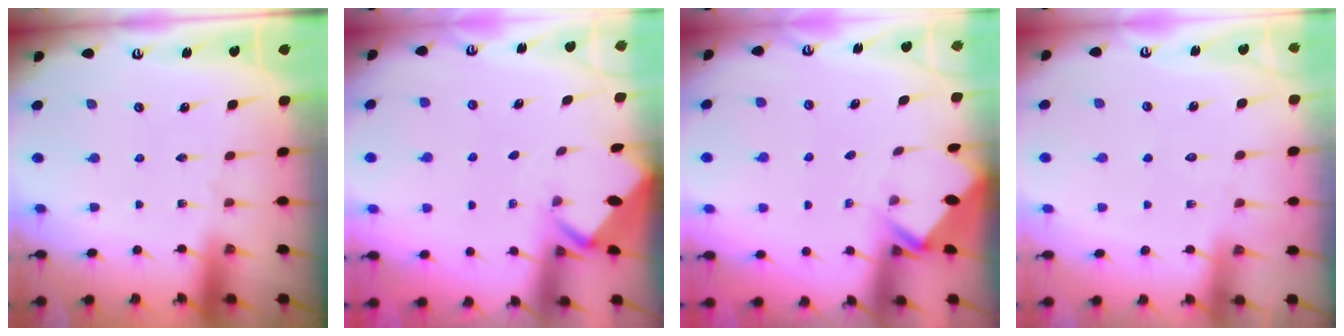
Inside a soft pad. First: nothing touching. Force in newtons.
{"total": 2.0, "press": 2.0, "slide": 0.2}
{"total": 2.6, "press": 2.6, "slide": 0.2}
{"total": 5.9, "press": 5.8, "slide": 0.7}